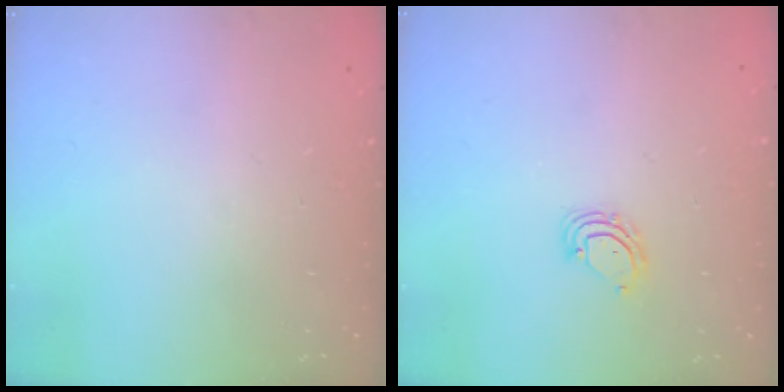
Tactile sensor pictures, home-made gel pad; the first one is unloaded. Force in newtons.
{"total": 5.0, "press": 5.0, "slide": 0.4}